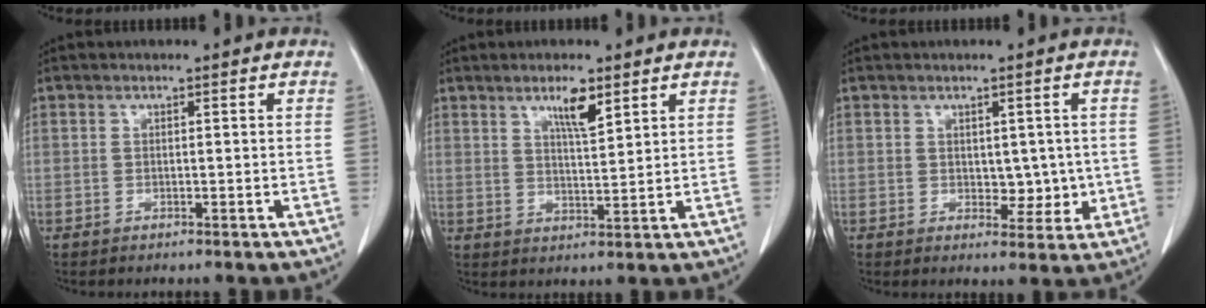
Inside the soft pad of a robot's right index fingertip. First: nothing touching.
{"total": 4.8, "force": [3.0, 0.7, 3.6], "torque": [-0.066, -0.005, 0.052]}
{"total": 4.2, "force": [0.0, 2.7, 3.2], "torque": [-0.030, 0.000, 0.010]}